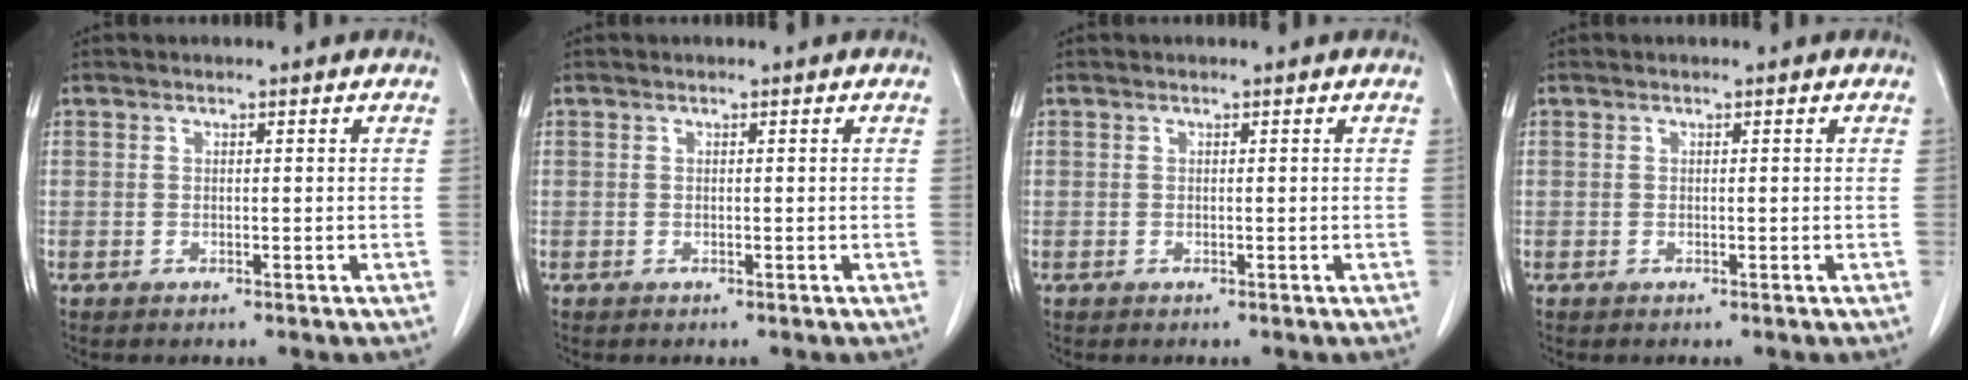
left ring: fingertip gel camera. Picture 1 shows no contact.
{"total": 0.0}
{"total": 0.0}
{"total": 0.0}